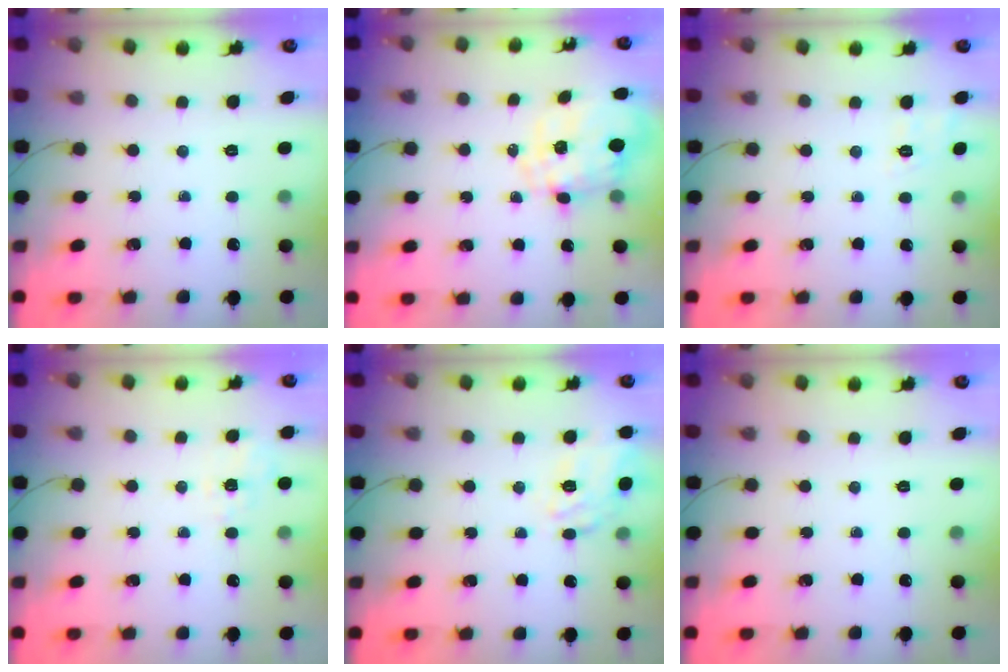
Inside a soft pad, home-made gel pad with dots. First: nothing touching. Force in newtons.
{"total": 2.2, "press": 1.8, "slide": 1.3}
{"total": 2.5, "press": 1.6, "slide": 1.9}
{"total": 1.6, "press": 0.2, "slide": 1.6}
{"total": 15.2, "press": 15.2, "slide": 0.9}
{"total": 0.0}